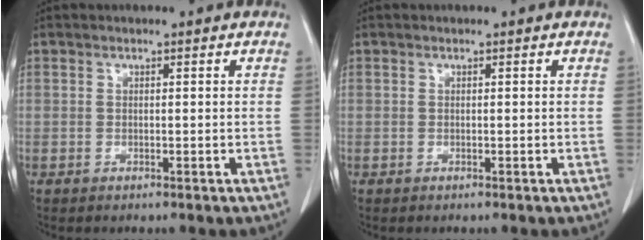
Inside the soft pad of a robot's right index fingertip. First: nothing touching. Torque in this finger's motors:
{"motor_torque": [0.00, 0.00, 0.00, 0.00]}